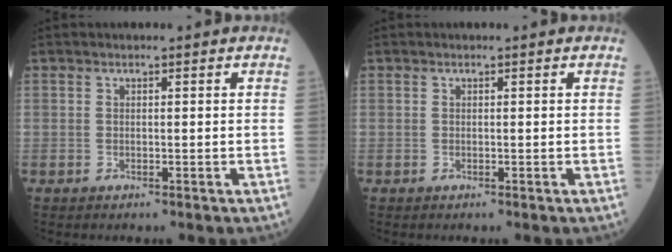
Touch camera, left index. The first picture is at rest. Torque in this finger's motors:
{"motor_torque": [-0.01, 0.01, 0.00, -0.01]}